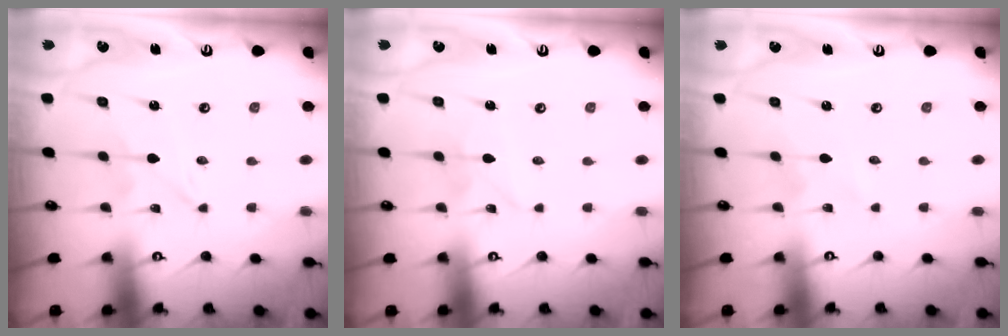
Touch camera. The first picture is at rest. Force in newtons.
{"total": 1.9, "press": 1.9, "slide": 0.1}
{"total": 0.0}